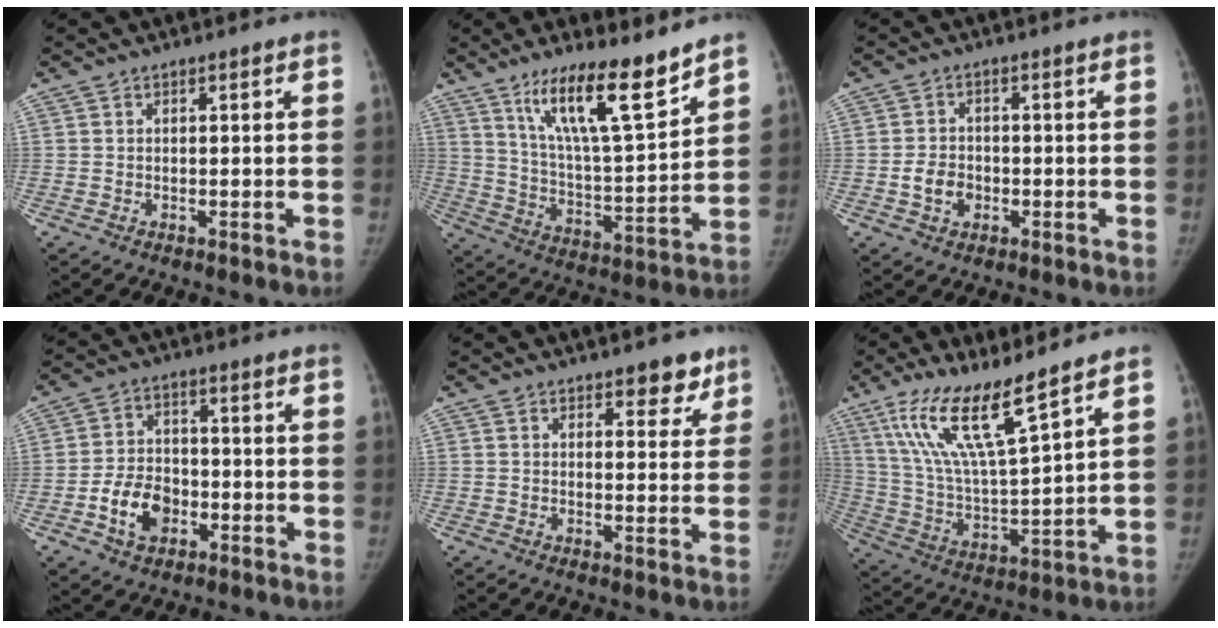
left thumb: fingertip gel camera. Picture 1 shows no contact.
{"total": 16.0, "force": [11.3, 3.0, 11.0], "torque": [-0.167, -0.077, 0.204]}
{"total": 4.5, "force": [-1.2, 3.5, 2.6], "torque": [-0.035, 0.009, -0.021]}
{"total": 8.6, "force": [-3.2, 6.1, 5.1], "torque": [-0.074, 0.021, -0.056]}
{"total": 5.1, "force": [3.5, 2.5, 2.7], "torque": [-0.002, -0.019, 0.045]}
{"total": 15.9, "force": [10.6, 2.6, 11.6], "torque": [-0.214, -0.058, 0.215]}